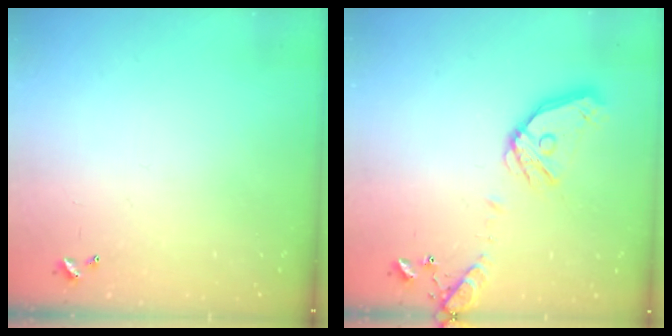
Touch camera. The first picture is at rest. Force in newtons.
{"total": 15.7, "press": 15.4, "slide": 2.5}